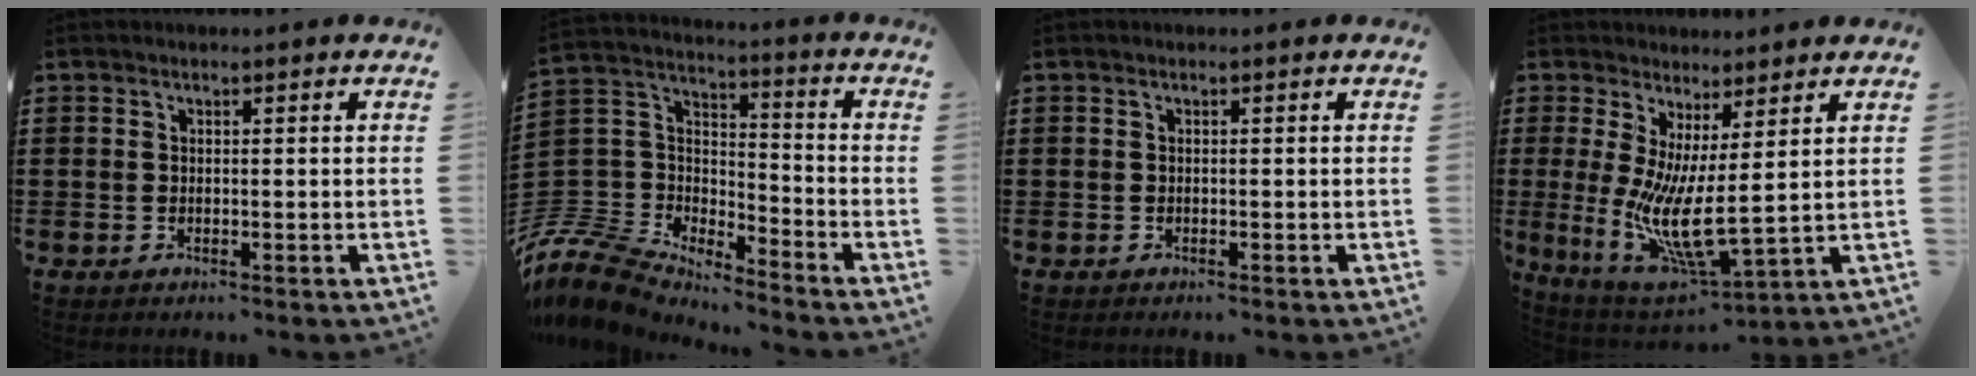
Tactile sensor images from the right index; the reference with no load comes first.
{"total": 8.4, "force": [-7.6, 3.0, 1.7], "torque": [-0.082, -0.008, -0.164]}
{"total": 0.0}
{"total": 8.6, "force": [1.4, 1.9, 8.2], "torque": [-0.168, -0.046, 0.026]}